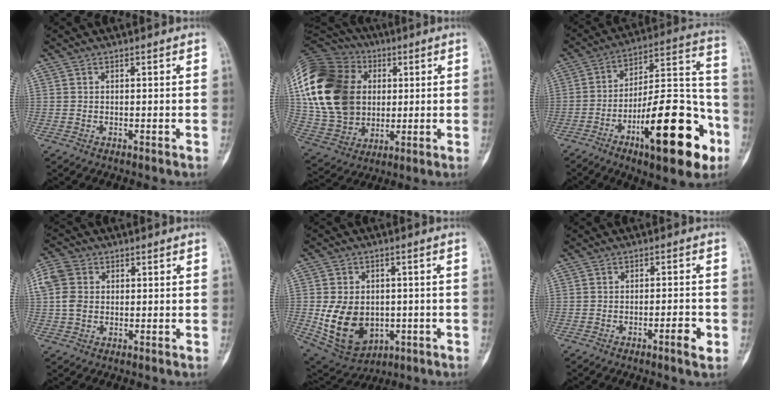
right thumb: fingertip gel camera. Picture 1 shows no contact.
{"total": 26.2, "force": [4.0, 20.0, 16.4], "torque": [-0.331, 0.015, 0.082]}
{"total": 25.7, "force": [-11.3, 8.2, 21.6], "torque": [-0.300, 0.070, -0.169]}
{"total": 6.5, "force": [0.9, 5.2, 3.7], "torque": [-0.082, 0.010, 0.013]}
{"total": 13.6, "force": [-1.9, 10.2, 8.8], "torque": [-0.128, 0.001, -0.004]}
{"total": 3.0, "force": [-1.4, 0.5, 2.6], "torque": [-0.040, 0.007, -0.023]}